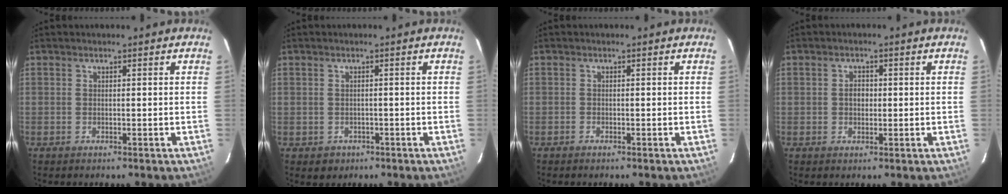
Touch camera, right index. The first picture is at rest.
{"total": 2.5, "force": [-0.7, 2.3, 0.4], "torque": [-0.009, 0.000, -0.004]}
{"total": 0.6, "force": [-0.5, 0.3, 0.0], "torque": [-0.002, 0.002, -0.011]}
{"total": 2.1, "force": [0.0, 1.7, 1.2], "torque": [-0.019, 0.007, -0.001]}